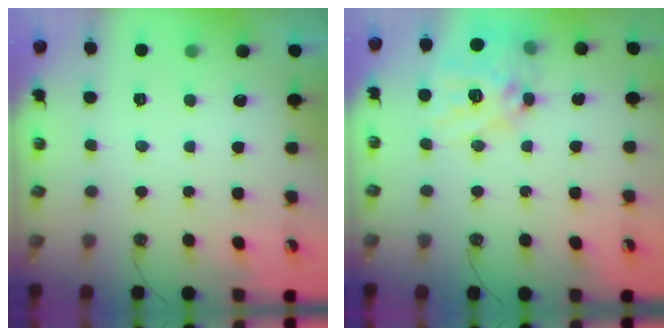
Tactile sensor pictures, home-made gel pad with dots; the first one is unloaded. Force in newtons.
{"total": 16.0, "press": 15.9, "slide": 1.4}